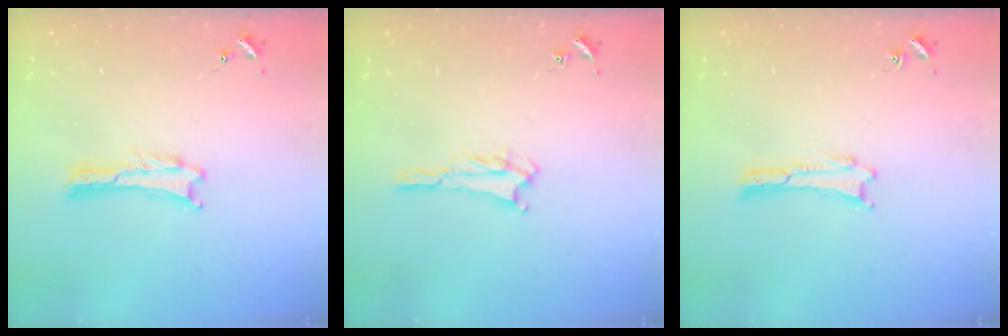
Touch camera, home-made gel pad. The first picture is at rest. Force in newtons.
{"total": 2.3, "press": 2.2, "slide": 0.4}
{"total": 0.0}